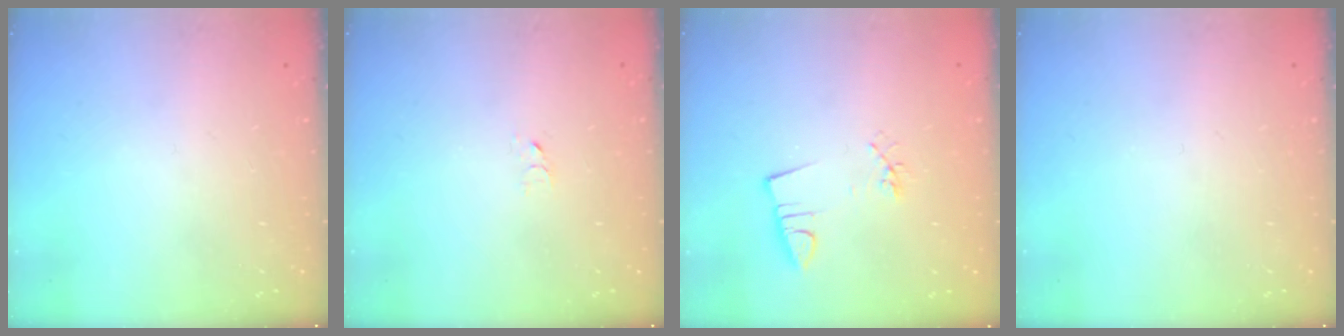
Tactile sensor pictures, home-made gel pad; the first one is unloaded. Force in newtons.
{"total": 2.5, "press": 2.5, "slide": 0.2}
{"total": 3.1, "press": 1.6, "slide": 2.6}
{"total": 0.0}